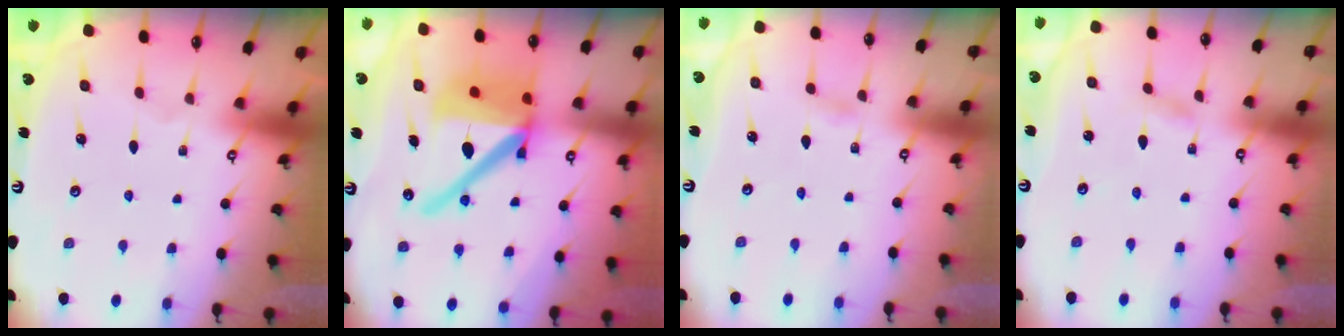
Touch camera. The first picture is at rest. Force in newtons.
{"total": 19.5, "press": 19.3, "slide": 2.5}
{"total": 1.7, "press": 1.7, "slide": 0.2}
{"total": 2.3, "press": 2.3, "slide": 0.2}